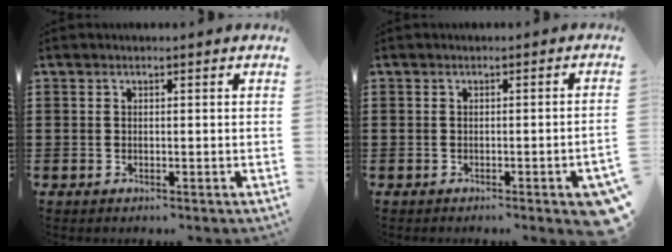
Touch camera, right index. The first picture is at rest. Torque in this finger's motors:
{"motor_torque": [2.14, 0.00, 1.05, 0.10]}